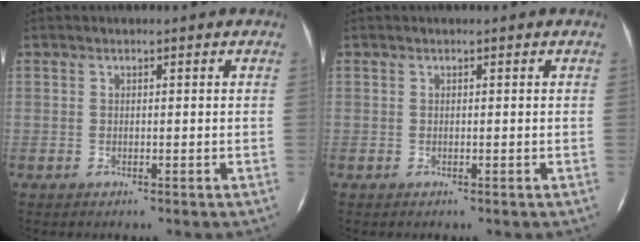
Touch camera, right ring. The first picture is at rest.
{"total": 0.0}